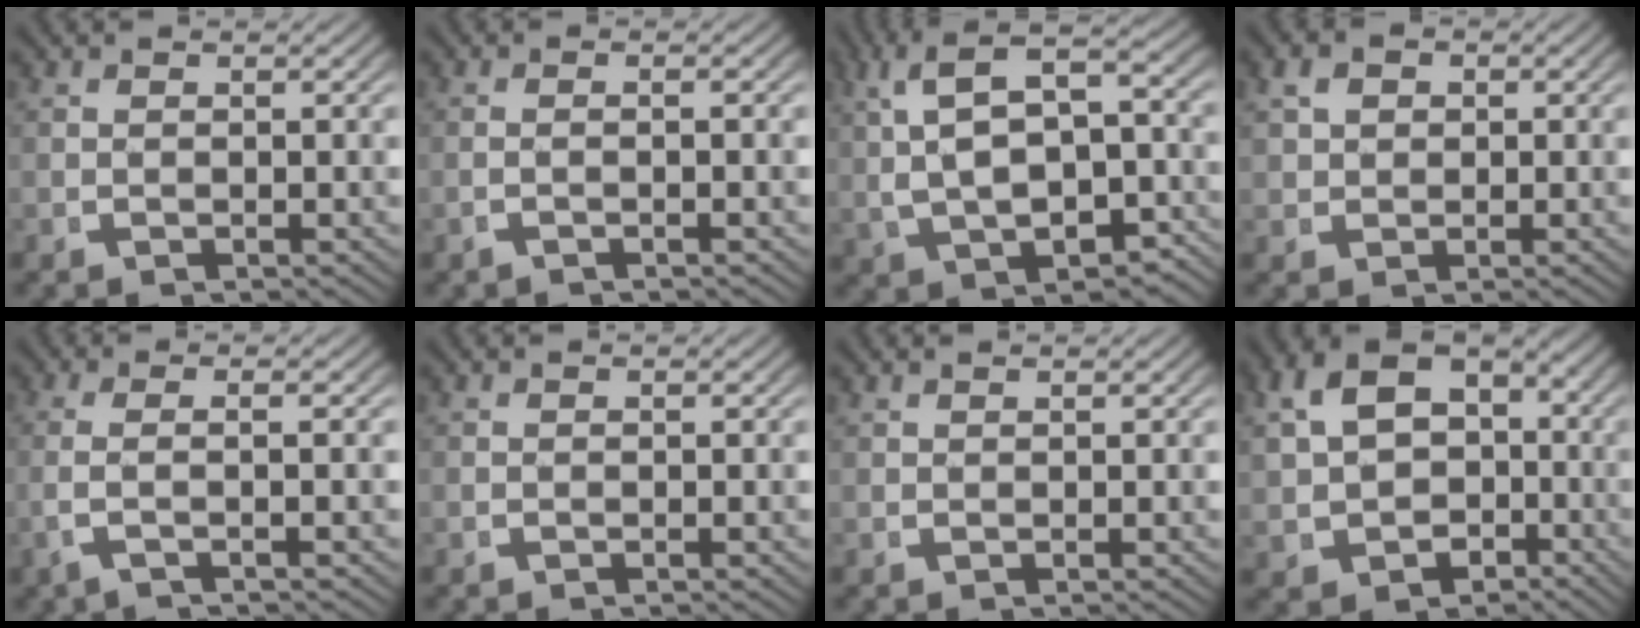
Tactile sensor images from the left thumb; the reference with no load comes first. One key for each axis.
{"total": 1.2, "fx": -0.6, "fy": -0.2, "fz": 1.1, "tx": -0.026, "ty": 0.002, "tz": -0.010}
{"total": 9.0, "fx": 1.3, "fy": 5.3, "fz": 7.2, "tx": -0.124, "ty": 0.006, "tz": 0.032}
{"total": 2.6, "fx": 1.0, "fy": 2.1, "fz": 1.2, "tx": -0.028, "ty": -0.004, "tz": 0.022}
{"total": 3.1, "fx": -0.3, "fy": 0.3, "fz": 3.1, "tx": -0.081, "ty": 0.000, "tz": -0.002}
{"total": 0.0}
{"total": 0.7, "fx": 0.7, "fy": -0.2, "fz": -0.1, "tx": 0.000, "ty": -0.002, "tz": 0.019}
{"total": 10.0, "fx": 0.5, "fy": 8.0, "fz": 6.1, "tx": -0.130, "ty": -0.032, "tz": 0.028}